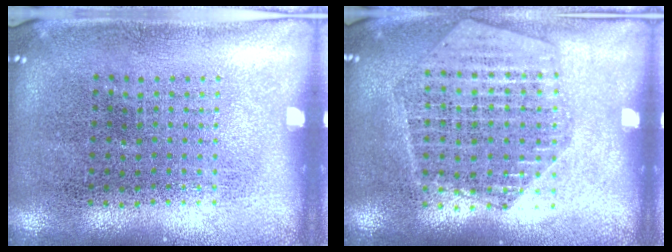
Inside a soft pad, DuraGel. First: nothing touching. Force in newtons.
{"total": 1.7, "press": 1.6, "slide": 0.3}